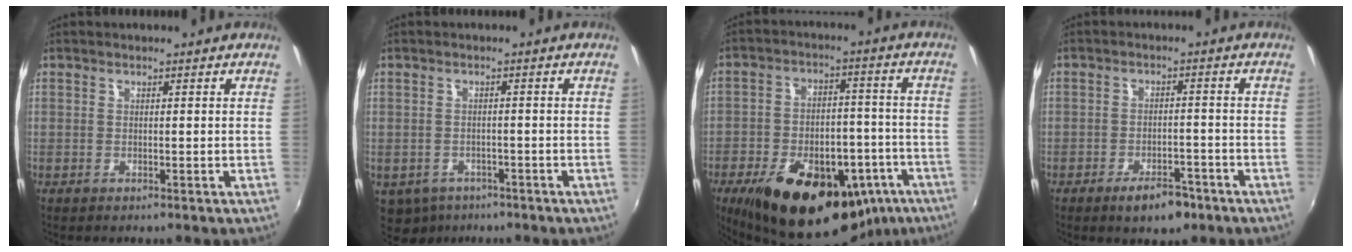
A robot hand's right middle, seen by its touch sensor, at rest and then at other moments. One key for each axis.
{"total": 7.3, "fx": -4.3, "fy": 5.0, "fz": 3.0, "tx": -0.076, "ty": -0.023, "tz": -0.056}
{"total": 27.5, "fx": -15.7, "fy": 14.3, "fz": 17.4, "tx": -0.304, "ty": -0.006, "tz": -0.200}
{"total": 6.0, "fx": -4.0, "fy": 2.8, "fz": 3.5, "tx": -0.069, "ty": 0.005, "tz": -0.051}